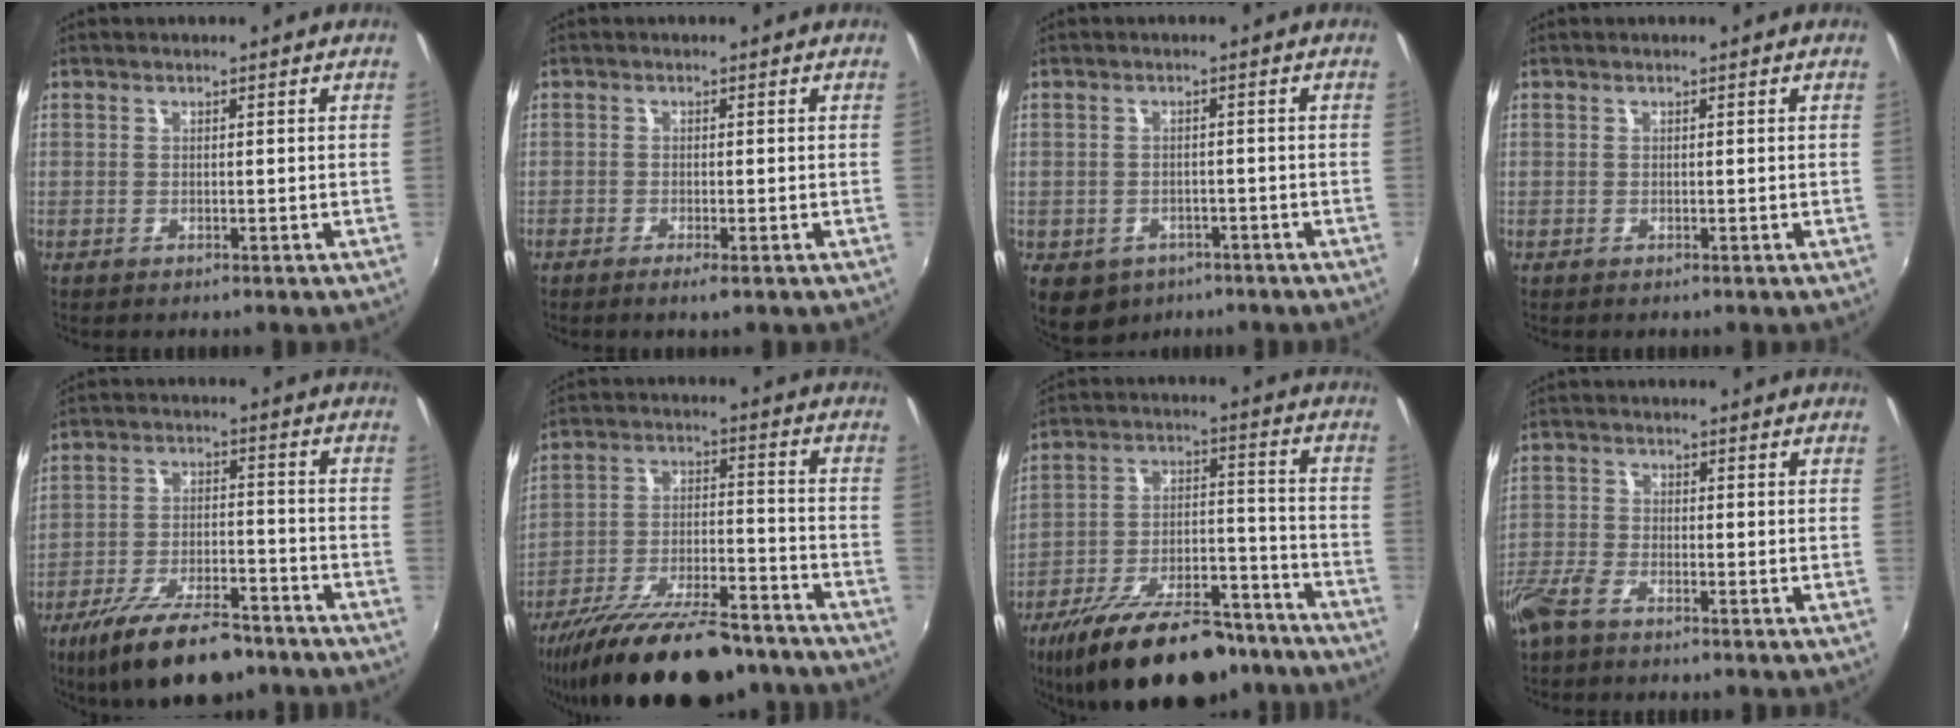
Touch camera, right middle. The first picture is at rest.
{"total": 1.7, "force": [-1.1, 0.1, 1.2], "torque": [-0.031, -0.006, -0.024]}
{"total": 8.1, "force": [-4.5, 5.8, 3.4], "torque": [-0.084, -0.018, -0.054]}
{"total": 0.0}
{"total": 16.4, "force": [-12.2, 5.5, 9.4], "torque": [-0.188, -0.025, -0.196]}
{"total": 23.6, "force": [-18.7, 7.0, 12.5], "torque": [-0.224, -0.032, -0.280]}
{"total": 25.2, "force": [-19.3, 9.5, 13.2], "torque": [-0.237, -0.005, -0.279]}
{"total": 4.8, "force": [-3.7, 1.6, 2.6], "torque": [-0.073, -0.005, -0.081]}